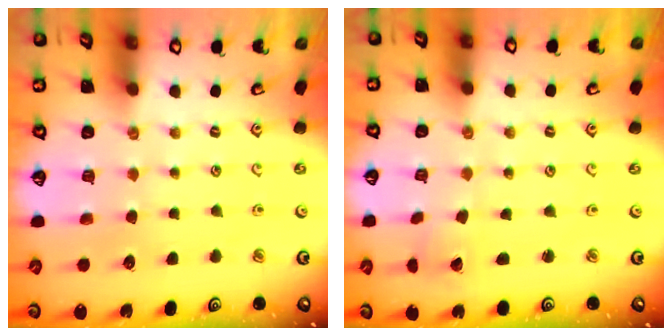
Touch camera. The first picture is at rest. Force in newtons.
{"total": 1.5, "press": 1.5, "slide": 0.0}